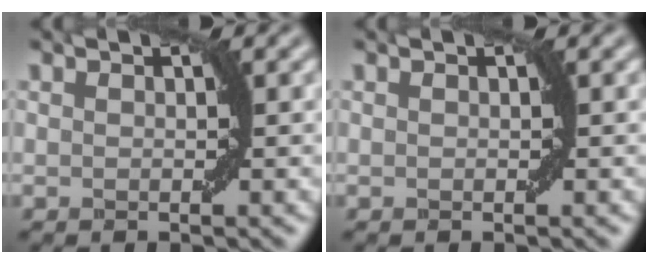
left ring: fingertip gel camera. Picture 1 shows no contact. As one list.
[{"total": 0.0}]